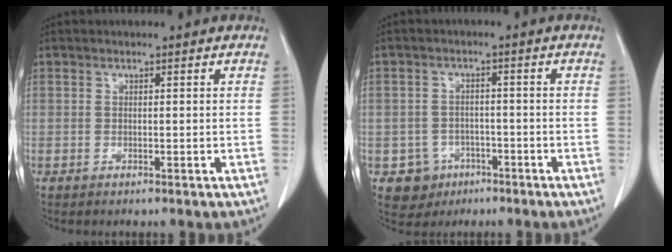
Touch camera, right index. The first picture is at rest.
{"total": 5.1, "force": [-2.3, 4.5, 0.4], "torque": [-0.004, 0.012, -0.028]}